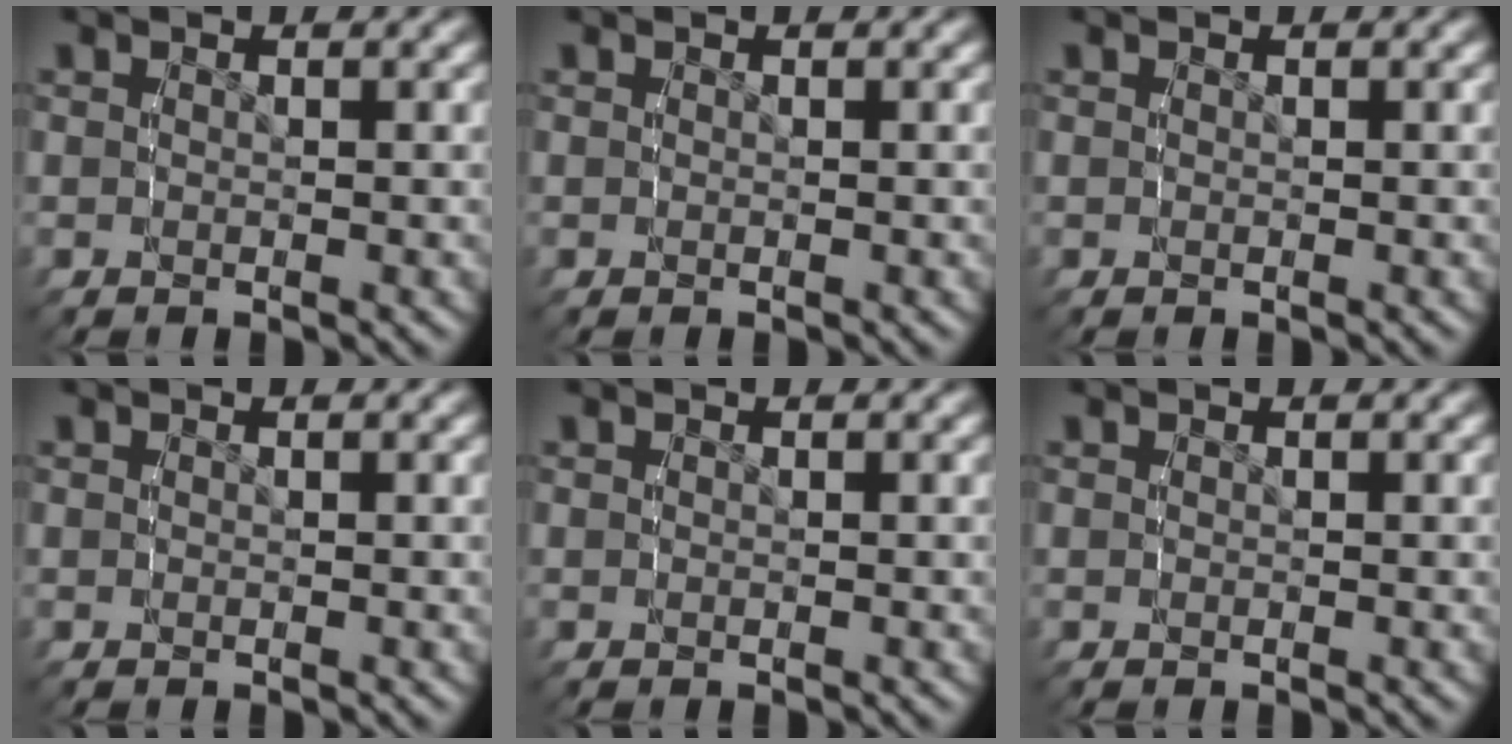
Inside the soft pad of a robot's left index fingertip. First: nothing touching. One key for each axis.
{"total": 0.0}
{"total": 0.0}
{"total": 0.0}
{"total": 0.0}
{"total": 0.0}